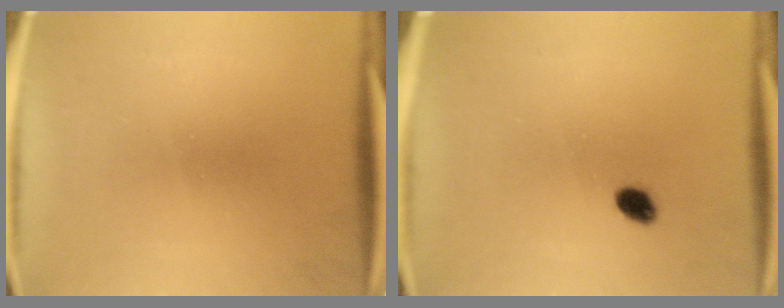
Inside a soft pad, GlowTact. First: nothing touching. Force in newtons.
{"total": 2.4}